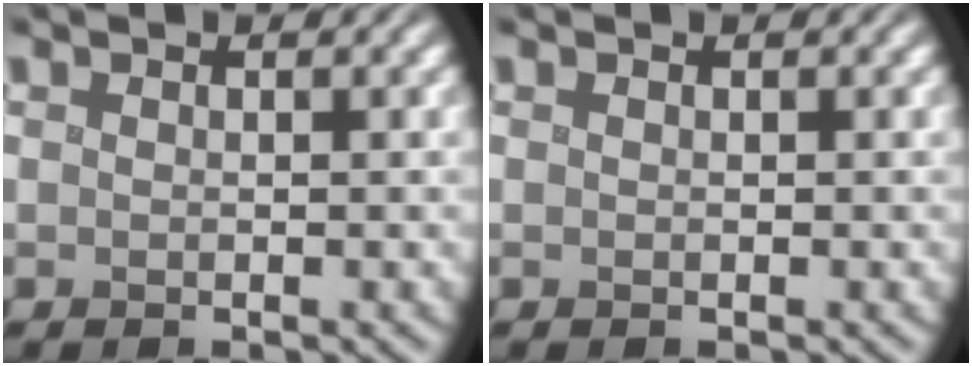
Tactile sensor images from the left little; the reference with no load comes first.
{"total": 0.0}